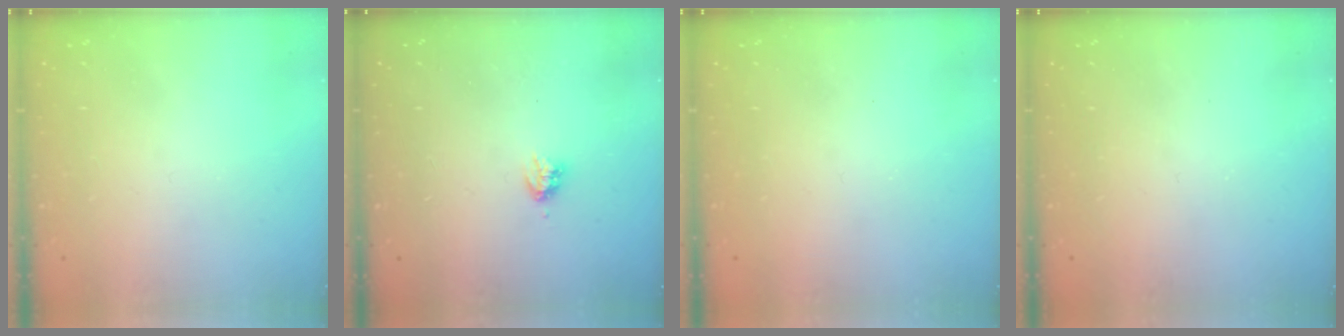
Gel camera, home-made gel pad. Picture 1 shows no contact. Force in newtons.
{"total": 2.9, "press": 2.9, "slide": 0.5}
{"total": 0.0}
{"total": 0.0}